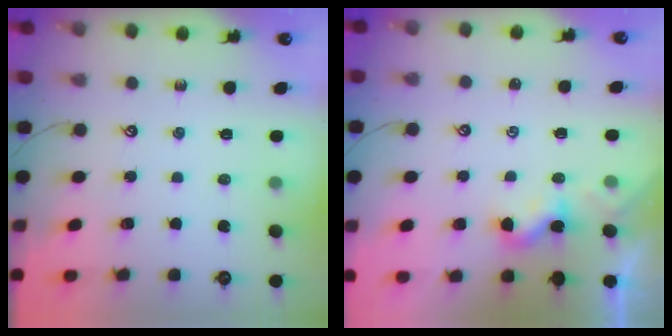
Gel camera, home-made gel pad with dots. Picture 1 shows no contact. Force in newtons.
{"total": 1.0, "press": 0.9, "slide": 0.5}